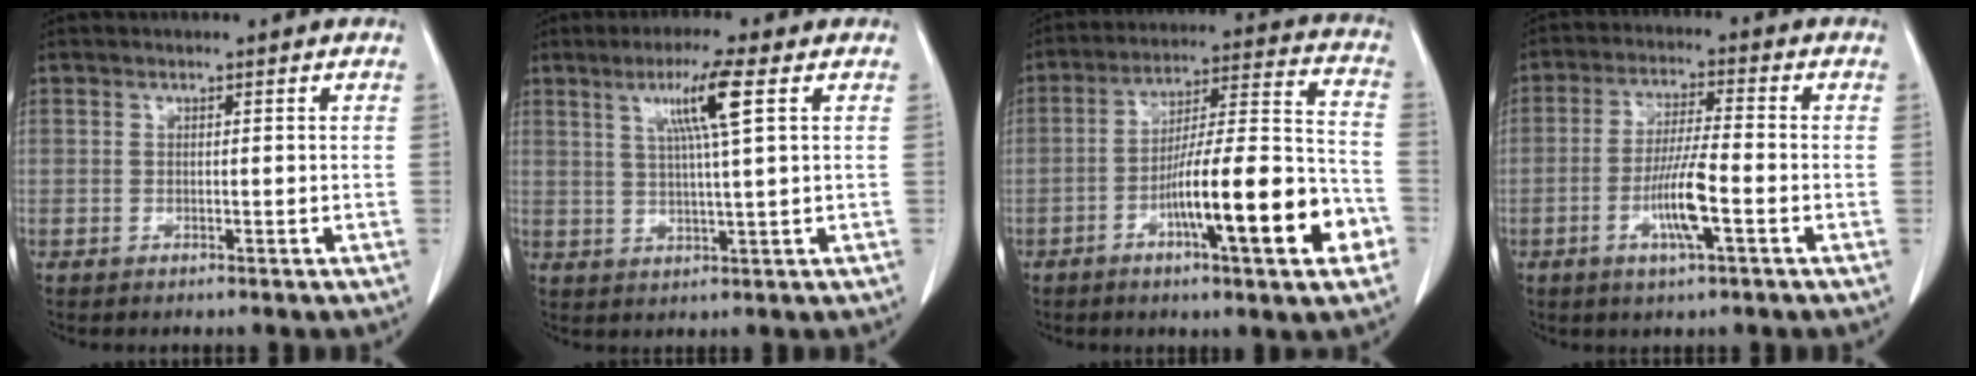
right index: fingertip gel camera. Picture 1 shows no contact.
{"total": 7.1, "force": [2.8, -0.9, 6.5], "torque": [-0.117, 0.002, 0.052]}
{"total": 18.8, "force": [-7.1, 1.9, 17.3], "torque": [-0.250, 0.011, -0.103]}
{"total": 7.7, "force": [-2.5, 0.4, 7.3], "torque": [-0.138, -0.004, -0.046]}